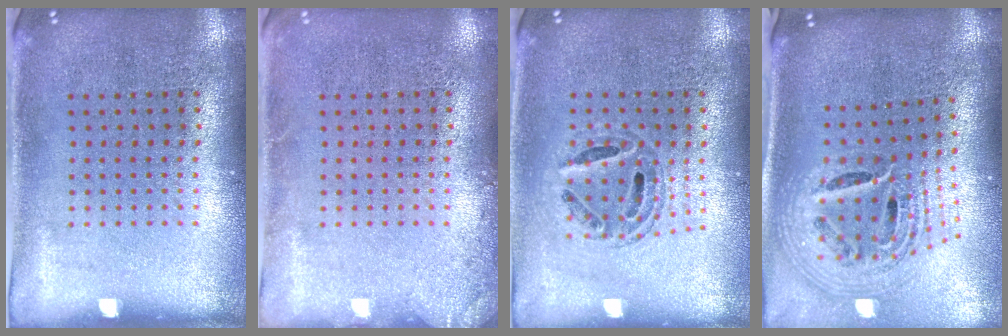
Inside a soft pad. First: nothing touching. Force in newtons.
{"total": 1.2, "press": 1.2, "slide": 0.2}
{"total": 0.7, "press": 0.7, "slide": 0.3}
{"total": 2.3, "press": 1.6, "slide": 1.7}